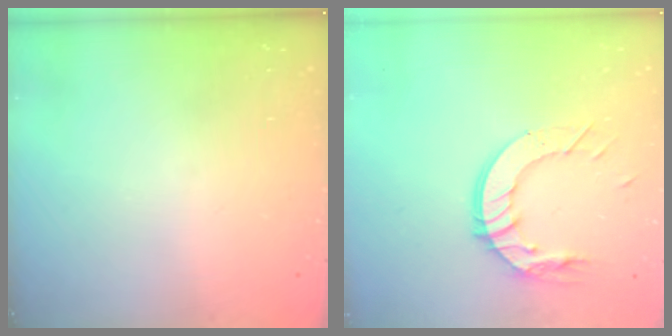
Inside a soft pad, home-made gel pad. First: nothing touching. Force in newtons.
{"total": 11.6, "press": 11.6, "slide": 1.2}